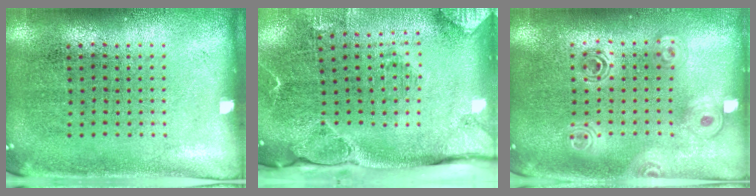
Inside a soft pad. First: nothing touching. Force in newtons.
{"total": 3.0, "press": 2.3, "slide": 1.9}
{"total": 1.5, "press": 1.4, "slide": 0.7}